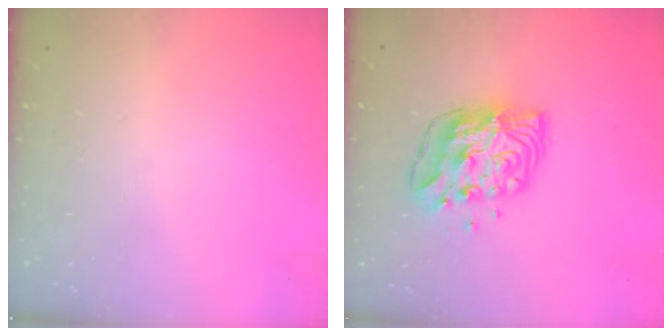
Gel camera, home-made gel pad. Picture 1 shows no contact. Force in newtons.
{"total": 10.6, "press": 10.5, "slide": 1.6}